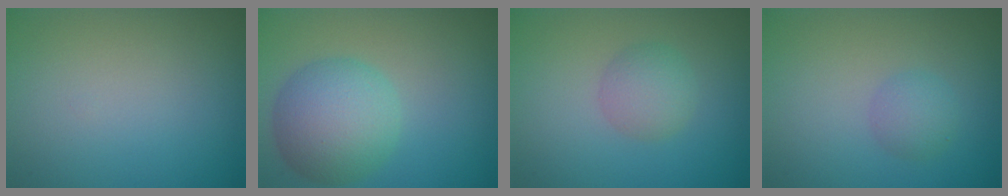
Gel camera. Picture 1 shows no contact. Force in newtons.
{"total": 6.2, "press": 6.2, "slide": 0.1}
{"total": 2.4, "press": 2.4, "slide": 0.1}
{"total": 1.7, "press": 1.7, "slide": 0.0}